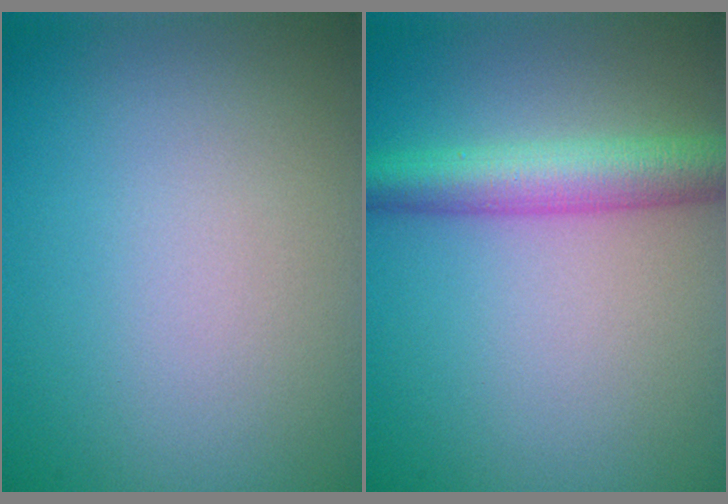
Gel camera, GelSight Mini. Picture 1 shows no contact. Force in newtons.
{"total": 5.1, "press": 5.1, "slide": 0.1}